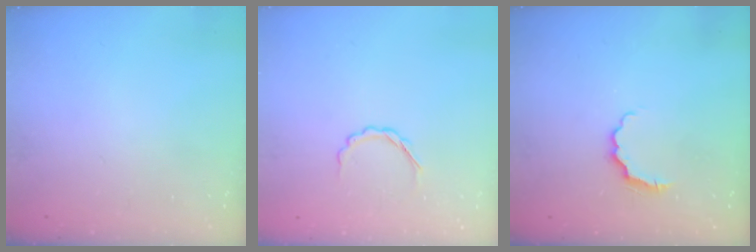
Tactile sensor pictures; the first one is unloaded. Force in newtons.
{"total": 3.6, "press": 3.5, "slide": 0.8}
{"total": 3.7, "press": 3.6, "slide": 0.7}